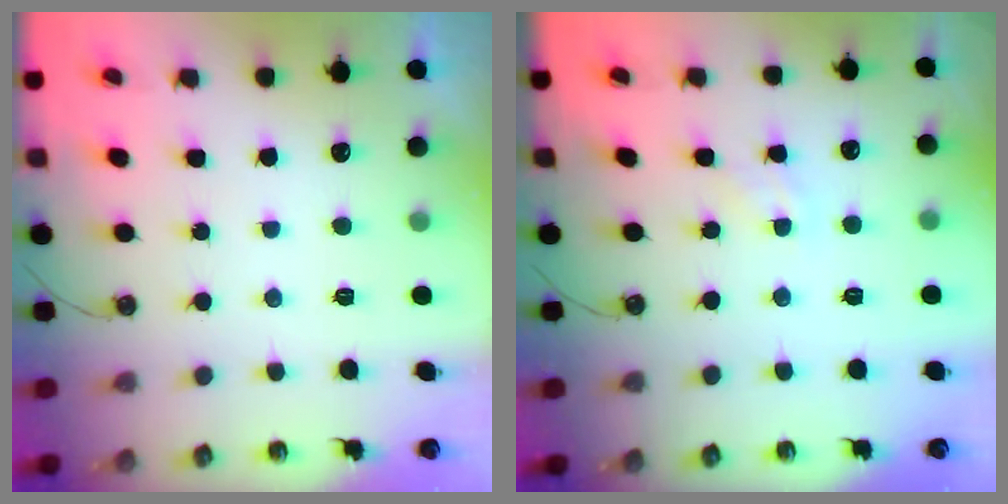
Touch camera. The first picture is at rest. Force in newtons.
{"total": 1.3, "press": 1.3, "slide": 0.3}